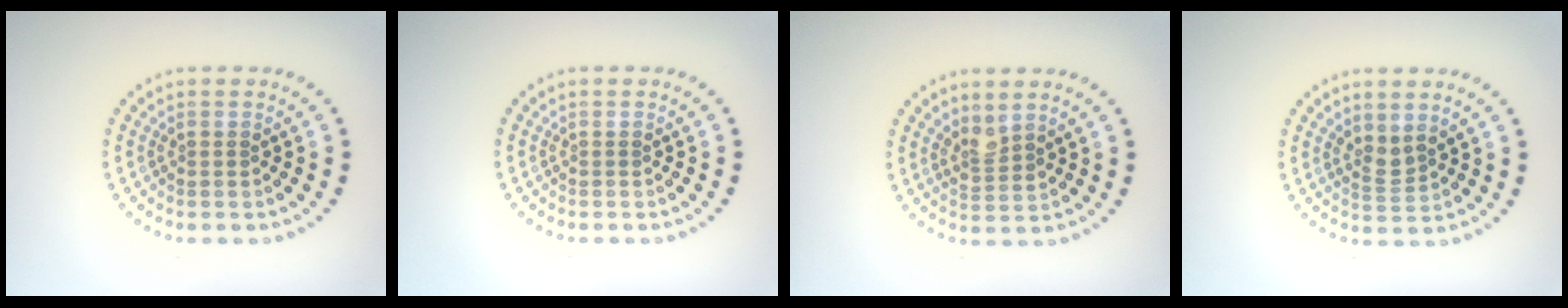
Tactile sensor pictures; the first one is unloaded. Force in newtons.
{"total": 0.0}
{"total": 1.8, "press": 1.4, "slide": 1.1}
{"total": 1.8, "press": 1.4, "slide": 1.2}